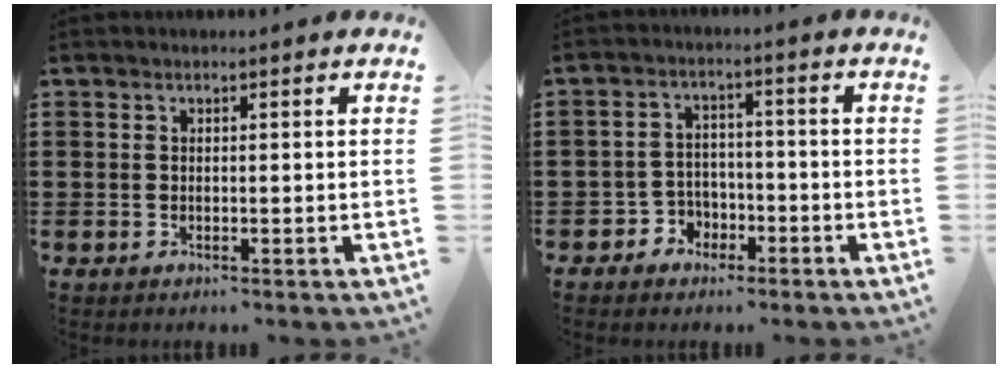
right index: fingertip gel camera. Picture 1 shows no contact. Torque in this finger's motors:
{"motor_torque": [0.82, 1.32, 0.04, -0.02]}